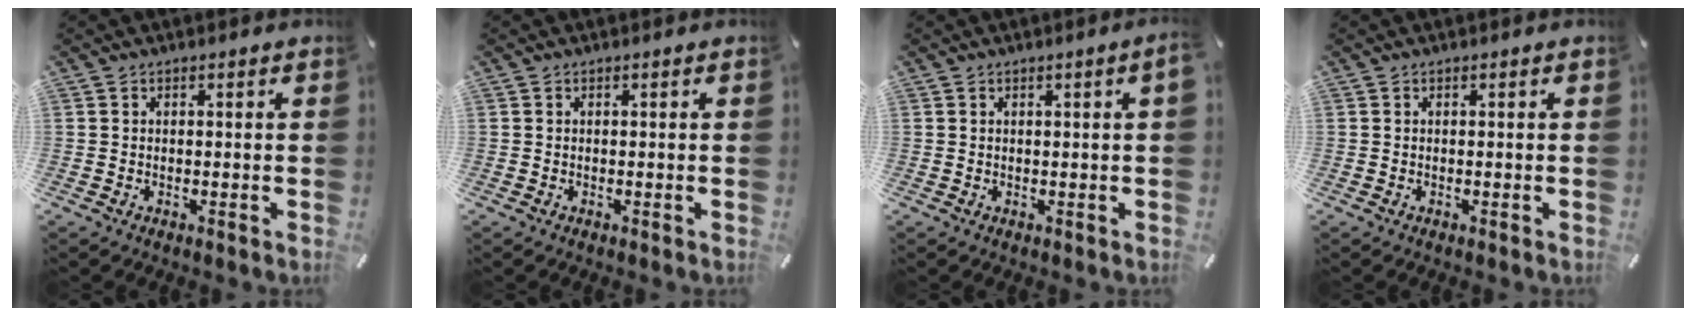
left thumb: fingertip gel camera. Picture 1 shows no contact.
{"total": 0.0}
{"total": 1.4, "force": [0.3, -0.1, 1.4], "torque": [-0.024, -0.003, 0.006]}
{"total": 0.0}